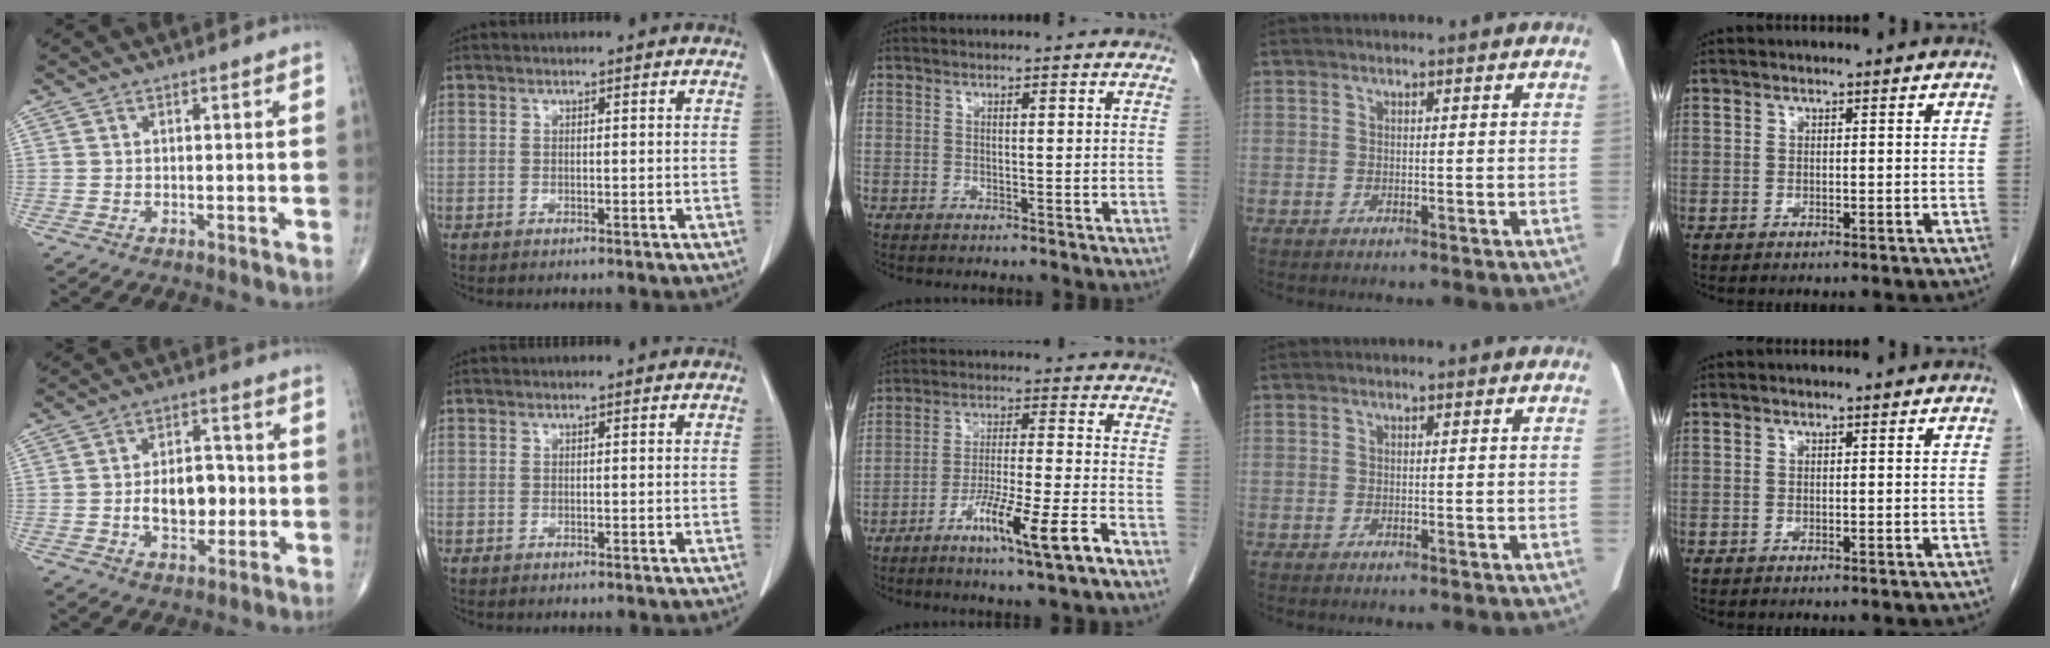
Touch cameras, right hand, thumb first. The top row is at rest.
{"thumb": {"total": 9.5, "force": [-1.2, 5.9, 7.4], "torque": [-0.095, 0.017, -0.020]}, "middle": {"total": 10.0, "force": [-6.0, -0.3, 8.0], "torque": [-0.140, -0.007, -0.103]}}